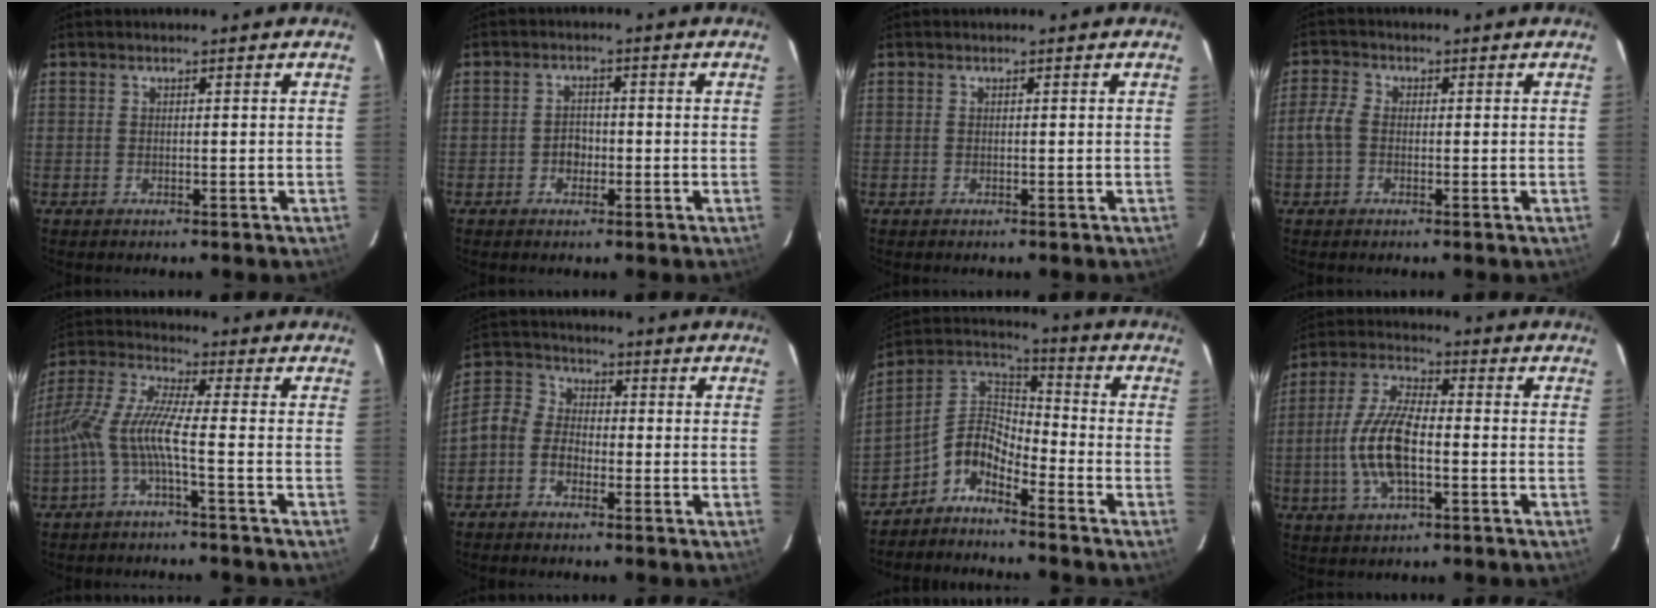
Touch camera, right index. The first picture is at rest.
{"total": 2.7, "force": [-0.9, 2.3, 1.2], "torque": [-0.021, 0.009, -0.013]}
{"total": 0.0}
{"total": 3.5, "force": [-1.0, 2.6, 2.1], "torque": [-0.050, 0.008, -0.022]}
{"total": 9.0, "force": [-3.1, 0.5, 8.4], "torque": [-0.193, 0.007, -0.062]}
{"total": 5.6, "force": [-2.1, 4.3, 2.9], "torque": [-0.070, 0.020, -0.051]}
{"total": 7.4, "force": [-5.2, 3.5, 3.9], "torque": [-0.094, 0.040, -0.118]}
{"total": 11.7, "force": [-2.4, 4.5, 10.6], "torque": [-0.224, 0.004, -0.049]}